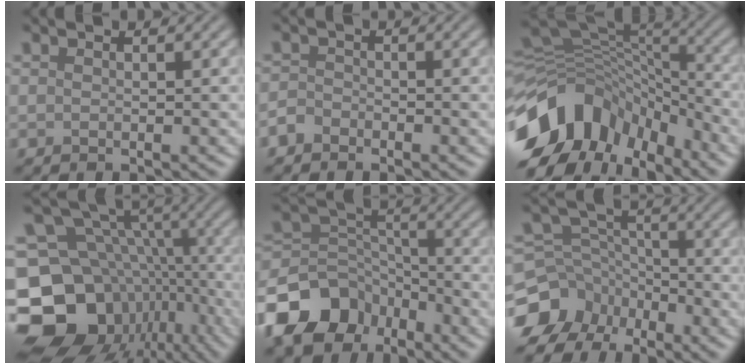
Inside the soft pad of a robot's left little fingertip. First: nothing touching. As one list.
[{"total": 1.5, "force": [-1.2, 0.8, 0.2], "torque": [-0.001, 0.003, -0.030]}, {"total": 12.0, "force": [-6.4, 8.0, 6.4], "torque": [-0.125, 0.015, -0.121]}, {"total": 16.2, "force": [-4.8, 12.9, 8.5], "torque": [-0.179, 0.007, -0.057]}, {"total": 10.5, "force": [-7.0, 6.8, 3.9], "torque": [-0.070, 0.008, -0.137]}, {"total": 11.7, "force": [-7.3, 8.9, 2.2], "torque": [-0.053, -0.032, -0.135]}]